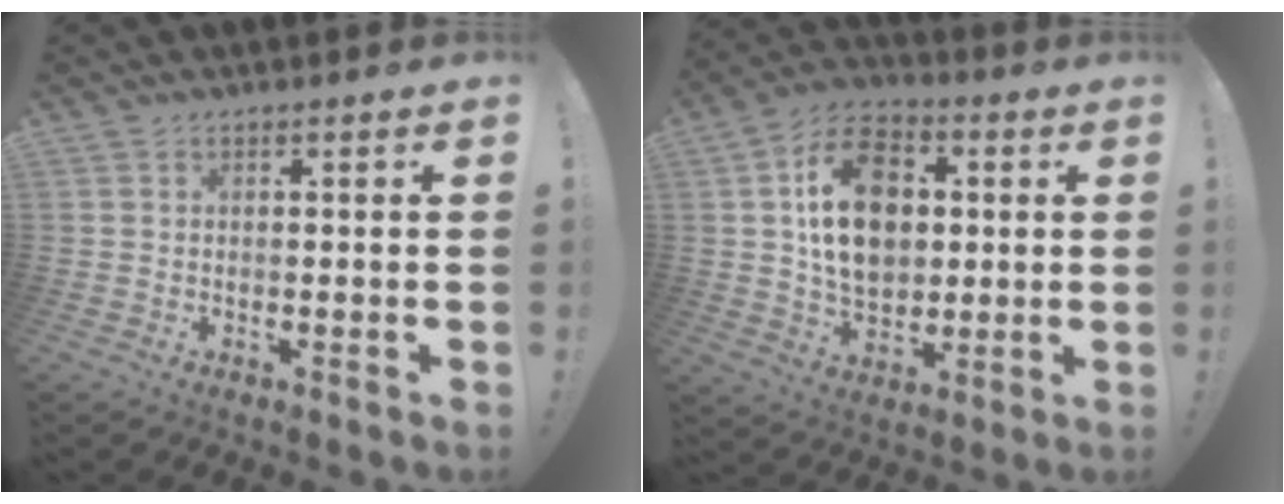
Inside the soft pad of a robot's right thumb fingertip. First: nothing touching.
{"total": 18.4, "force": [3.5, 13.2, 12.3], "torque": [-0.186, -0.002, 0.063]}